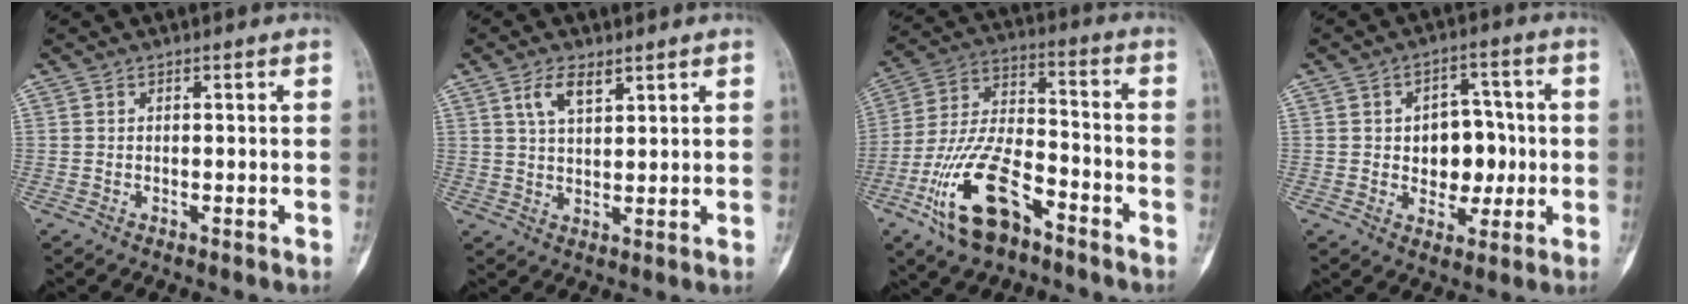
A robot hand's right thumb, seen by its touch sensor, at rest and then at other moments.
{"total": 5.1, "force": [2.9, 2.2, 3.5], "torque": [-0.061, -0.011, 0.057]}
{"total": 17.1, "force": [-9.1, 7.7, 12.2], "torque": [-0.238, 0.058, -0.169]}
{"total": 9.4, "force": [-0.1, 6.9, 6.3], "torque": [-0.041, 0.016, 0.003]}